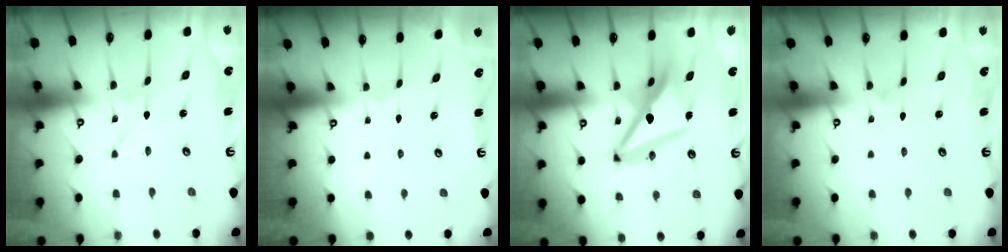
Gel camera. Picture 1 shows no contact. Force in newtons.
{"total": 0.0}
{"total": 14.7, "press": 14.7, "slide": 1.5}
{"total": 2.4, "press": 2.4, "slide": 0.2}